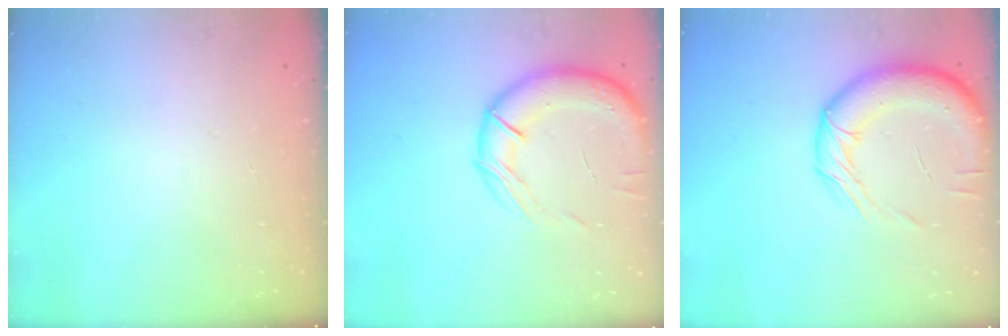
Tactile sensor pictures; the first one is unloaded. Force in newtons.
{"total": 16.6, "press": 16.1, "slide": 4.3}
{"total": 14.4, "press": 14.2, "slide": 2.3}